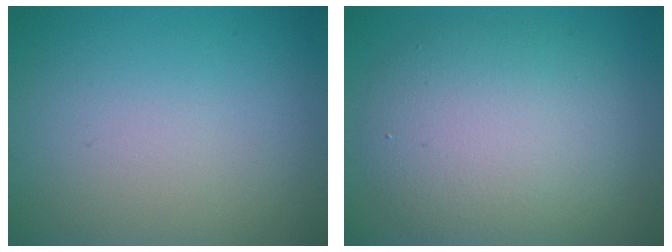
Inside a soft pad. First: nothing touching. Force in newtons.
{"total": 7.3, "press": 7.3, "slide": 0.5}